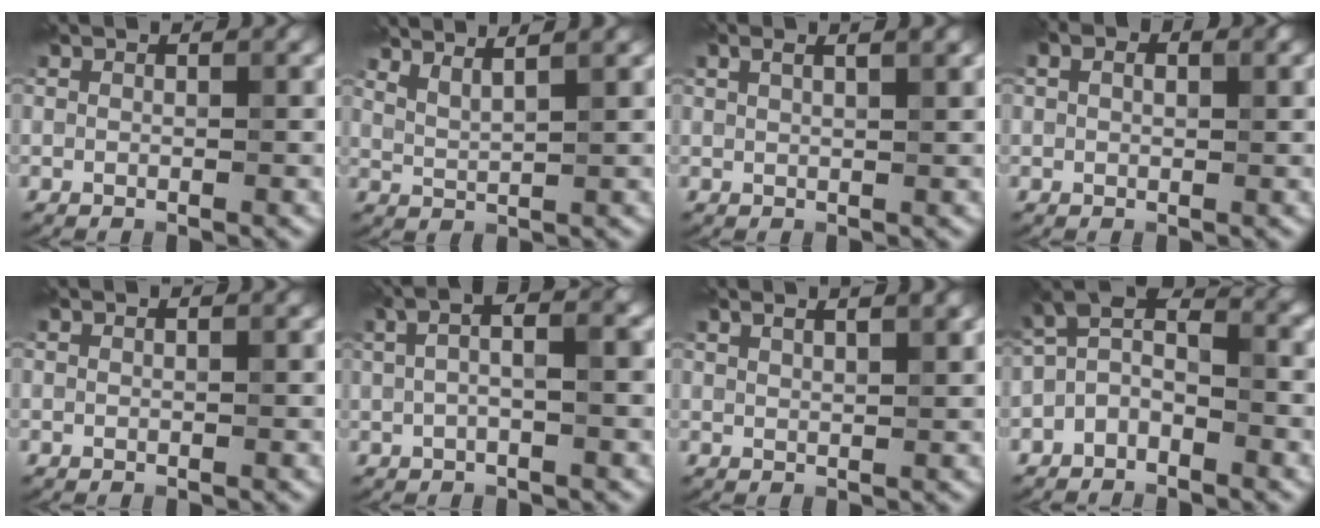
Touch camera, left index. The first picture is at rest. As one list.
[{"total": 3.9, "force": [3.1, 0.9, 2.1], "torque": [-0.021, 0.015, 0.040]}, {"total": 3.1, "force": [1.8, 1.2, 2.3], "torque": [-0.017, 0.008, 0.007]}, {"total": 3.6, "force": [1.5, 2.3, 2.4], "torque": [-0.030, 0.014, 0.003]}, {"total": 0.0}, {"total": 4.4, "force": [1.0, 1.5, 4.0], "torque": [-0.071, 0.020, 0.007]}, {"total": 3.0, "force": [2.0, 1.0, 2.0], "torque": [-0.008, 0.008, 0.011]}, {"total": 3.7, "force": [-1.5, 2.0, 2.7], "torque": [-0.048, 0.014, -0.041]}]